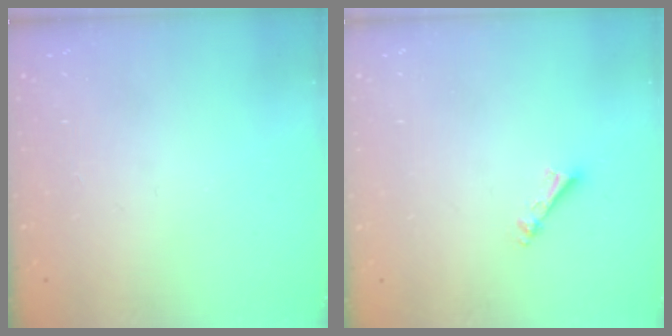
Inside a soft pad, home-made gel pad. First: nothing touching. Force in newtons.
{"total": 3.7, "press": 3.7, "slide": 0.3}